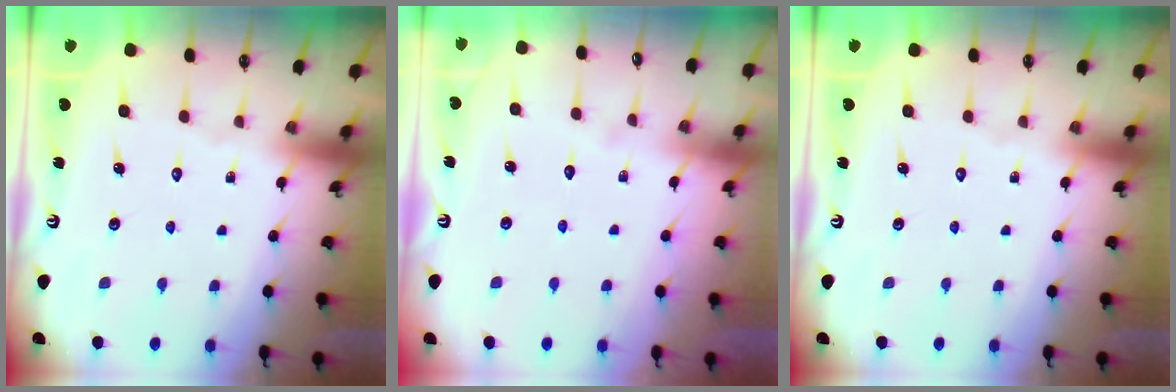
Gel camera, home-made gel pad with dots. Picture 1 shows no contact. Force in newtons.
{"total": 2.1, "press": 2.1, "slide": 0.2}
{"total": 0.0}